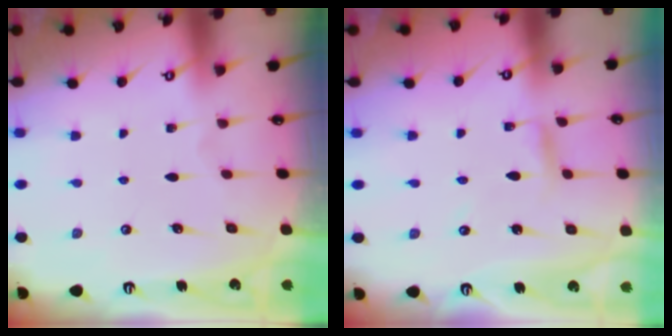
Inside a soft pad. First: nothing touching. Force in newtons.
{"total": 2.8, "press": 2.8, "slide": 0.2}